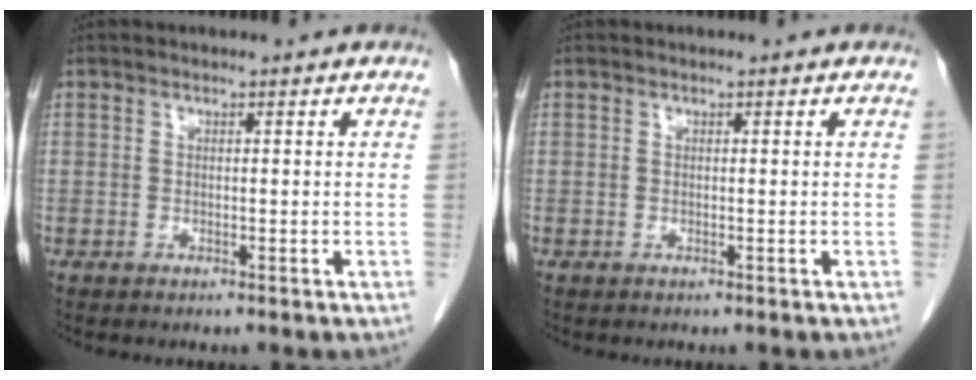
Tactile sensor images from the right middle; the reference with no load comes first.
{"total": 0.0}